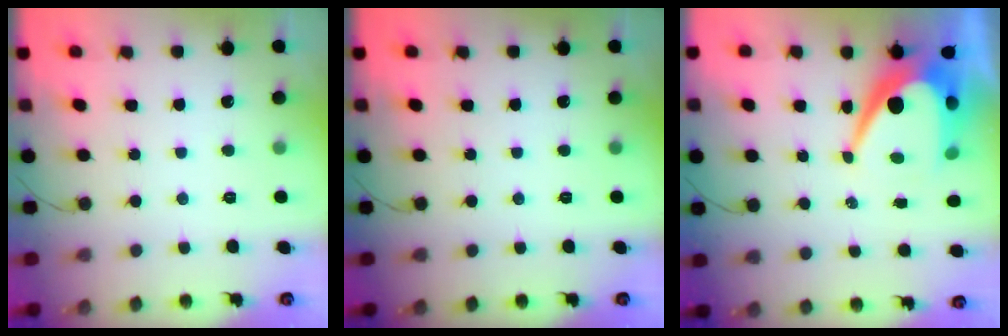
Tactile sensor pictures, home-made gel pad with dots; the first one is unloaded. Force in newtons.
{"total": 0.0}
{"total": 12.2, "press": 12.2, "slide": 0.7}